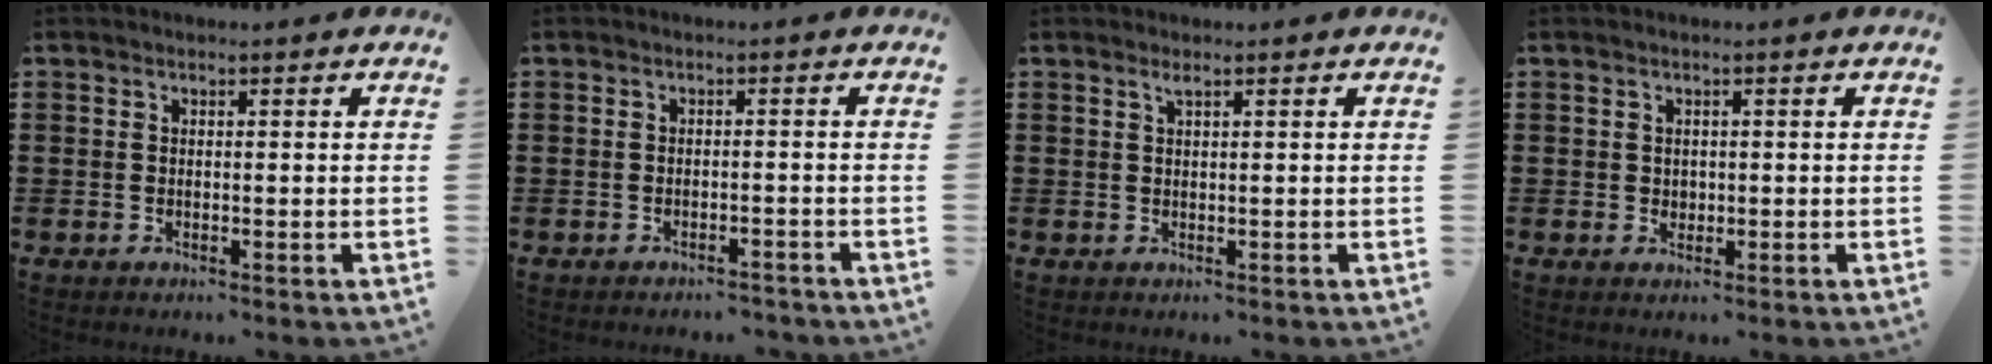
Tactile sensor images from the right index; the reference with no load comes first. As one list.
[{"total": 1.4, "force": [-1.4, 0.2, 0.2], "torque": [-0.010, -0.001, -0.029]}, {"total": 0.8, "force": [0.5, 0.1, 0.7], "torque": [-0.014, 0.000, 0.009]}, {"total": 1.0, "force": [0.2, 0.9, 0.3], "torque": [-0.008, 0.004, 0.005]}]